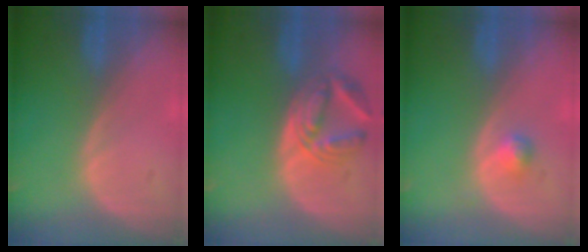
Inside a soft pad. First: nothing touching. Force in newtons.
{"total": 6.5, "press": 6.4, "slide": 1.3}
{"total": 1.7, "press": 1.7, "slide": 0.2}